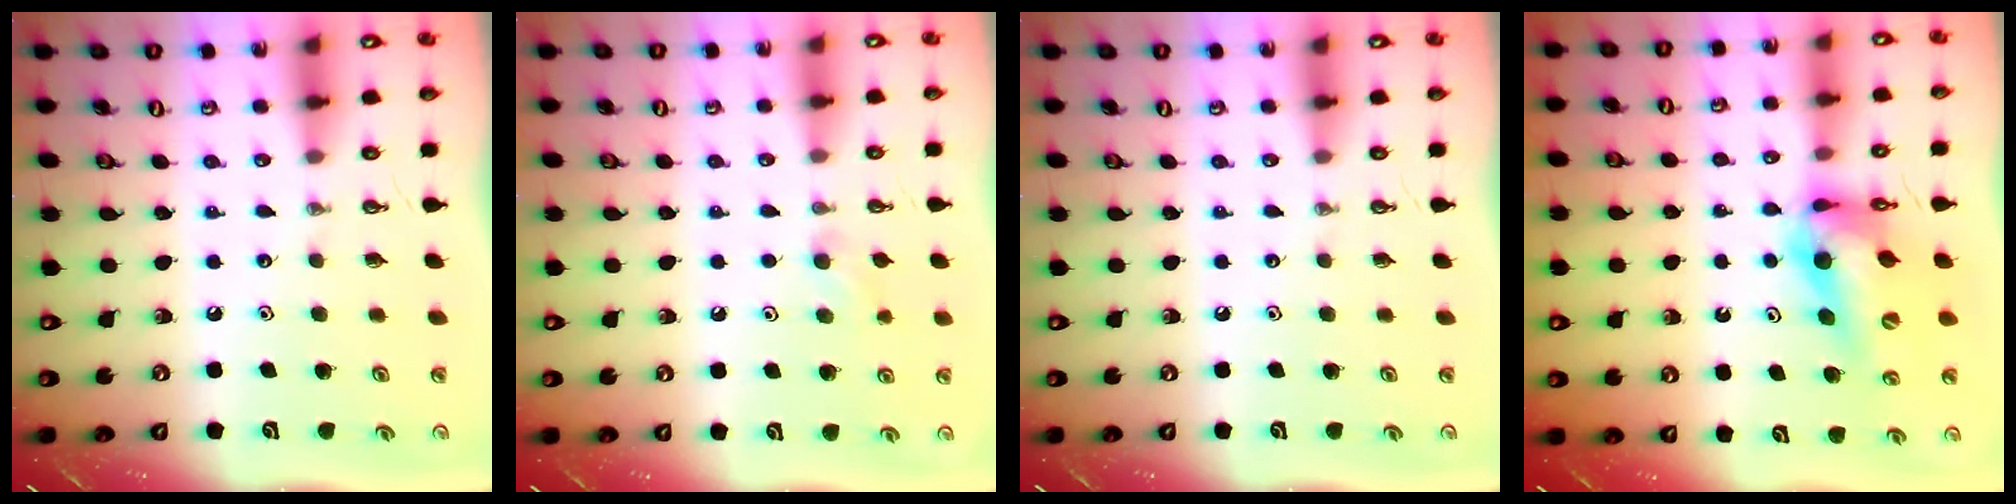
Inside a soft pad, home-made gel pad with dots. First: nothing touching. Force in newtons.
{"total": 4.9, "press": 4.8, "slide": 1.0}
{"total": 0.0}
{"total": 12.9, "press": 12.8, "slide": 1.1}